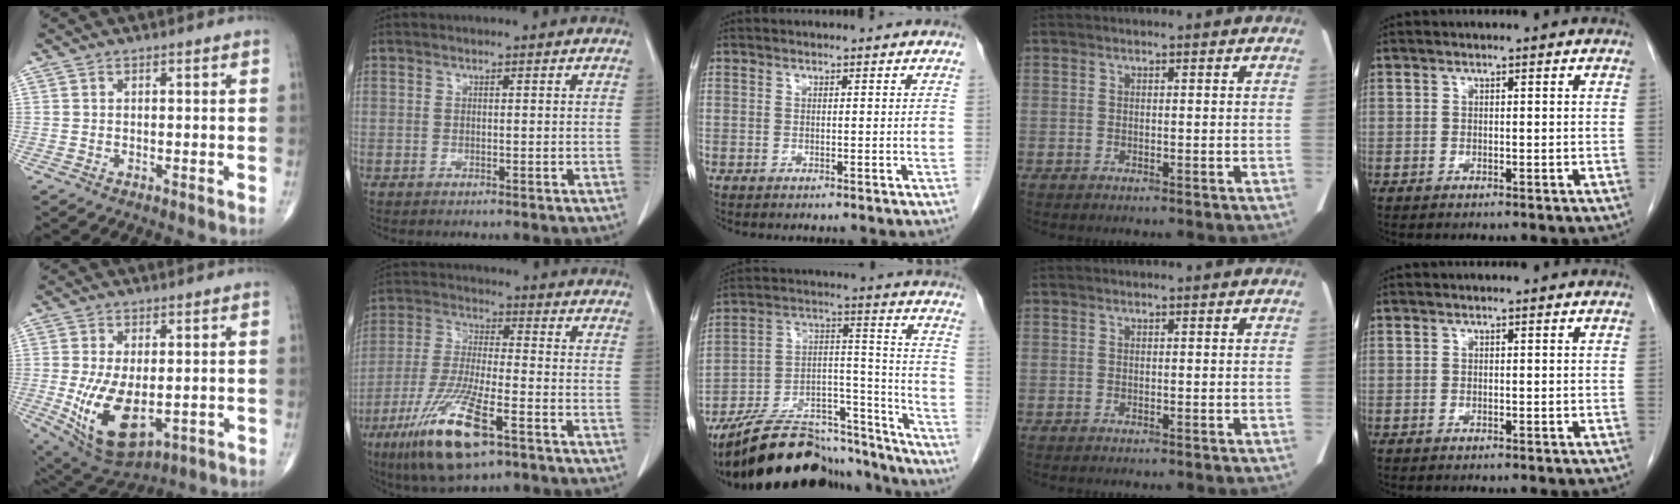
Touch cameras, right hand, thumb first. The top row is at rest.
{"thumb": {"total": 13.4, "force": [-2.3, 7.0, 11.2], "torque": [-0.204, -0.018, -0.016]}, "index": {"total": 14.2, "force": [-7.8, 2.4, 11.7], "torque": [-0.240, -0.030, -0.138]}, "middle": {"total": 25.6, "force": [-22.8, 6.2, 9.8], "torque": [-0.139, 0.022, -0.350]}}